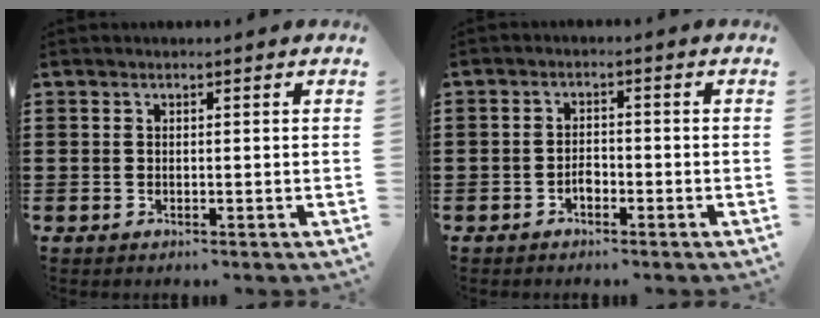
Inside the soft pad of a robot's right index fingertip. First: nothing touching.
{"total": 1.9, "force": [-1.1, 1.1, 1.0], "torque": [-0.022, 0.002, -0.022]}